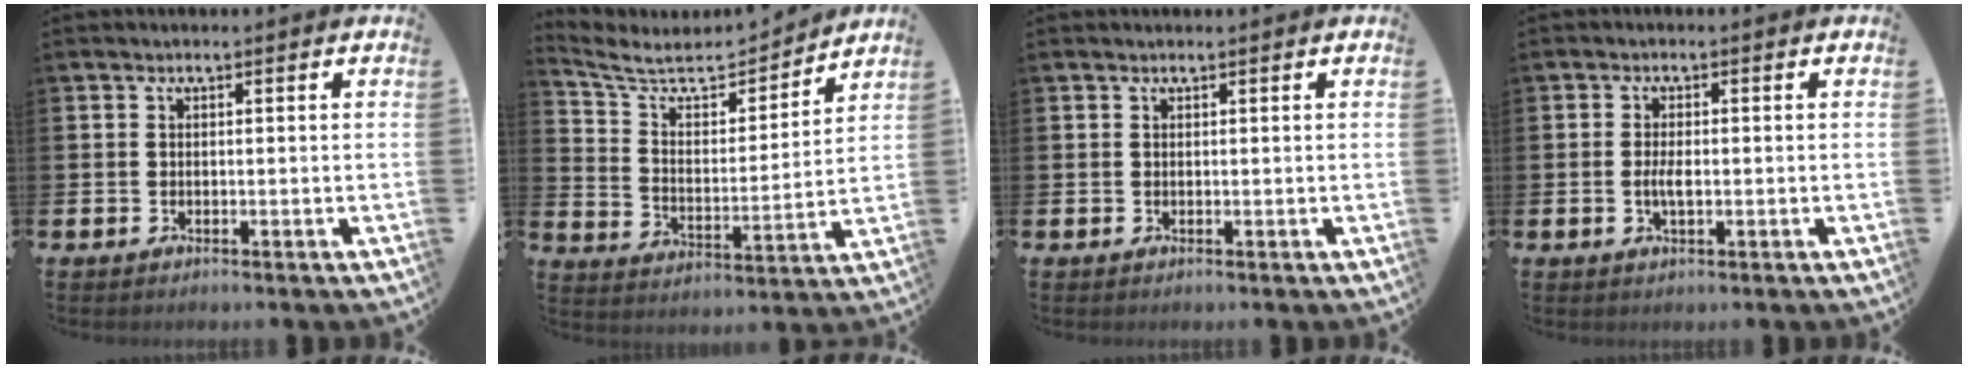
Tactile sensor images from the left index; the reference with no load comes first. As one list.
[{"total": 6.5, "force": [5.8, 2.2, 1.8], "torque": [-0.073, -0.049, 0.096]}, {"total": 0.0}, {"total": 2.2, "force": [-0.2, 0.8, 2.1], "torque": [-0.031, -0.002, -0.006]}]